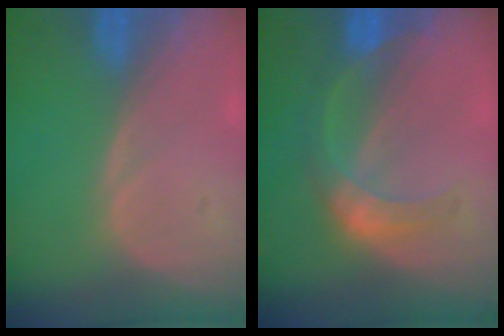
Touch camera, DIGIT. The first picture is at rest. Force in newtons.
{"total": 5.4, "press": 5.0, "slide": 2.2}